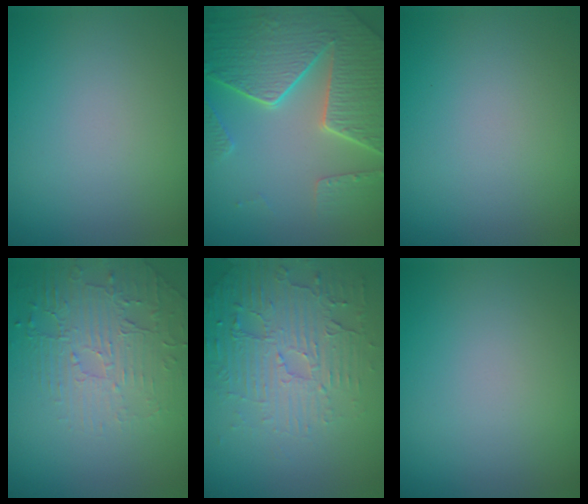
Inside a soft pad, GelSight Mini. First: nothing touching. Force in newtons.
{"total": 8.2, "press": 6.1, "slide": 5.5}
{"total": 0.0}
{"total": 2.6, "press": 2.1, "slide": 1.5}
{"total": 5.6, "press": 3.7, "slide": 4.2}
{"total": 0.0}